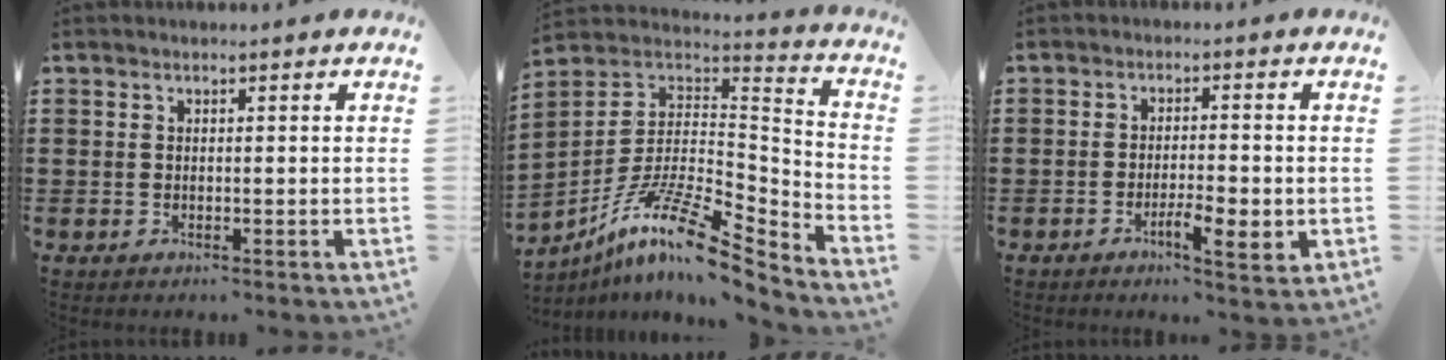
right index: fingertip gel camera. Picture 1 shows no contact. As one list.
[{"total": 13.7, "force": [-8.7, 3.6, 10.0], "torque": [-0.196, 0.007, -0.164]}, {"total": 5.2, "force": [-2.1, 1.4, 4.5], "torque": [-0.070, 0.001, -0.035]}]